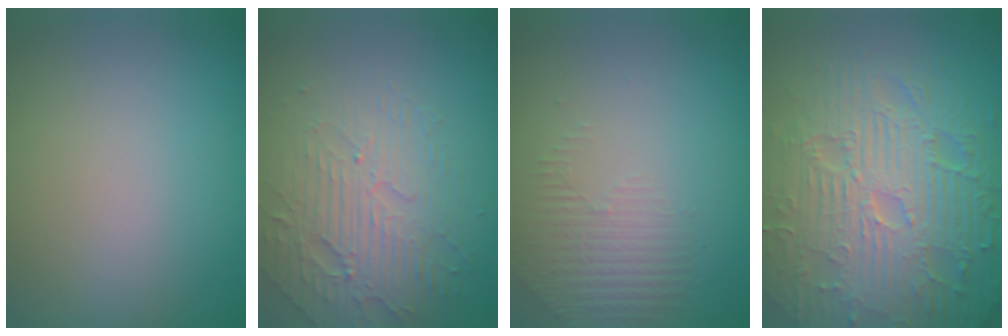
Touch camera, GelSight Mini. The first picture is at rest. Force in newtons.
{"total": 4.7, "press": 4.0, "slide": 2.5}
{"total": 1.3, "press": 0.5, "slide": 1.2}
{"total": 11.4, "press": 7.4, "slide": 8.7}